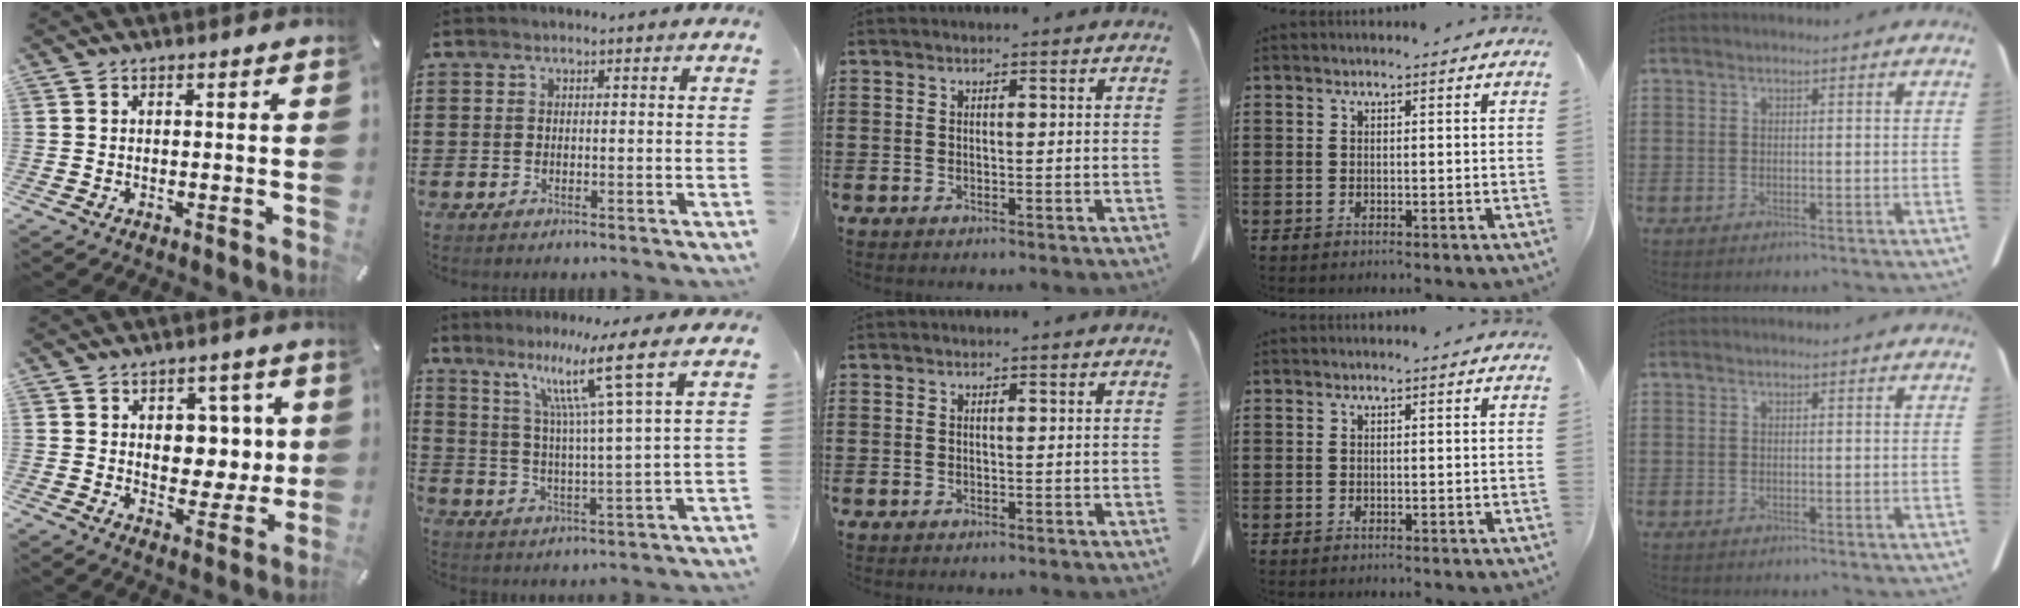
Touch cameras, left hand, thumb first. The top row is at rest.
{"thumb": {"total": 8.0, "force": [2.1, 6.5, 4.1], "torque": [-0.047, -0.006, 0.033]}, "index": {"total": 10.9, "force": [6.9, -0.9, 8.4], "torque": [-0.166, -0.025, 0.104]}}